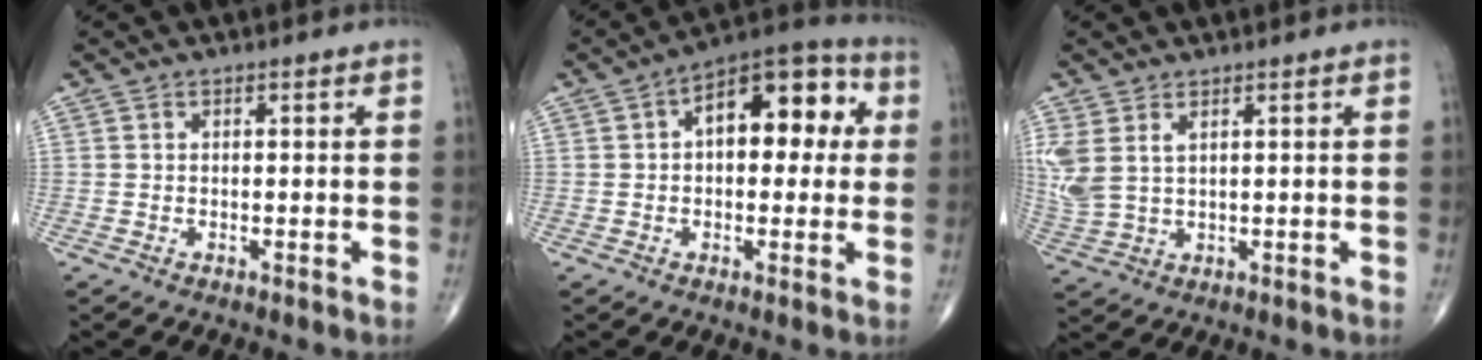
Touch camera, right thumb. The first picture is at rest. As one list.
[{"total": 14.5, "force": [2.6, 7.9, 11.9], "torque": [-0.129, 0.032, 0.028]}, {"total": 6.5, "force": [2.4, 3.5, 4.9], "torque": [-0.132, -0.001, 0.061]}]